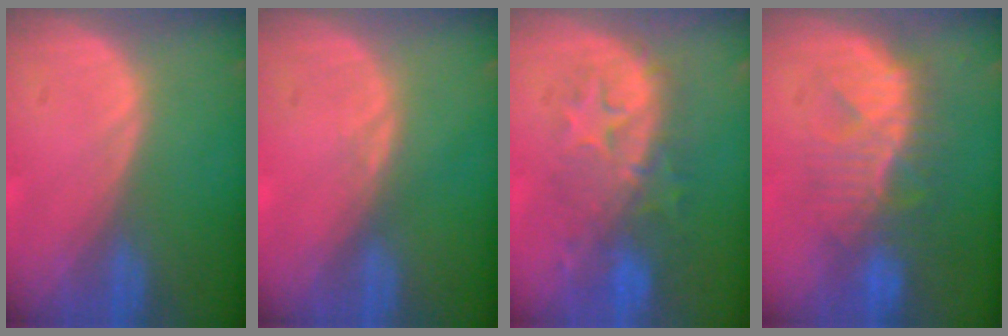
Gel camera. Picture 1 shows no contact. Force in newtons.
{"total": 0.5, "press": 0.5, "slide": 0.1}
{"total": 9.0, "press": 8.7, "slide": 2.2}
{"total": 9.0, "press": 8.6, "slide": 2.5}